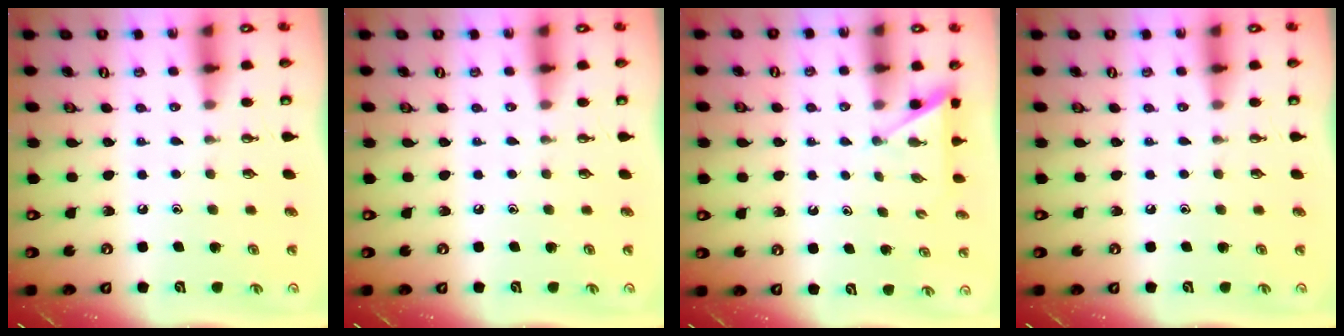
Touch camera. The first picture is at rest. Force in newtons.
{"total": 0.0}
{"total": 2.2, "press": 2.2, "slide": 0.2}
{"total": 0.0}